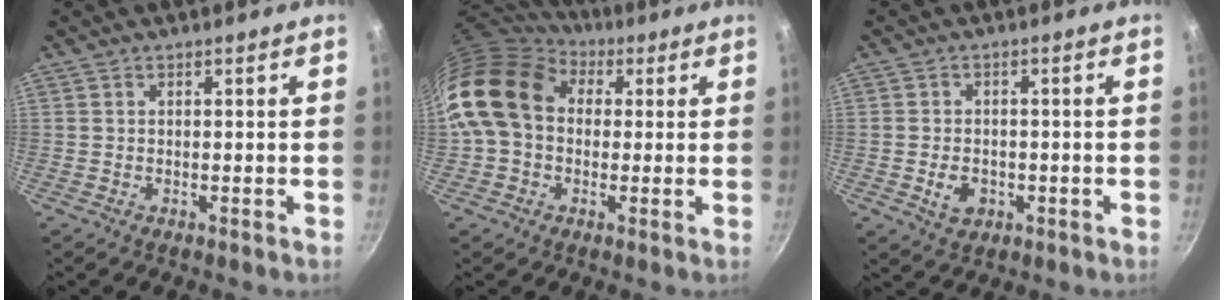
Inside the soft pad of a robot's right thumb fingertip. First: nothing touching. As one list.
[{"total": 16.0, "force": [3.1, 12.3, 9.8], "torque": [-0.163, 0.026, 0.040]}, {"total": 4.8, "force": [-1.3, 3.6, 2.8], "torque": [-0.038, 0.009, -0.016]}]